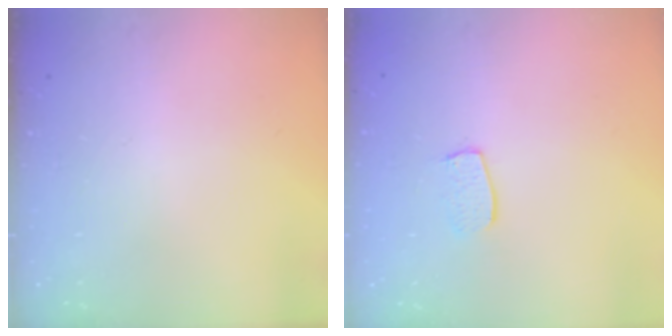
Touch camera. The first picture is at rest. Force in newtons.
{"total": 5.9, "press": 5.9, "slide": 0.3}